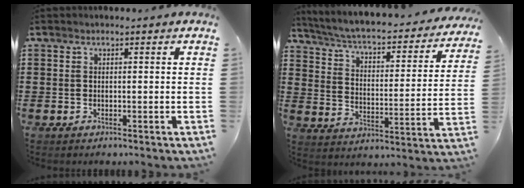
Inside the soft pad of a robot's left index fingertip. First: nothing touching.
{"total": 3.9, "force": [3.4, 0.1, 1.9], "torque": [-0.056, -0.037, 0.048]}